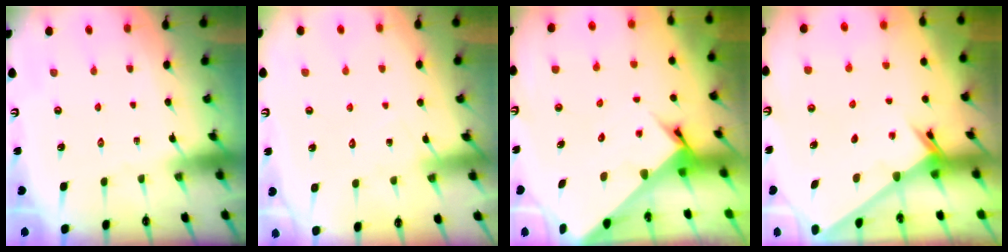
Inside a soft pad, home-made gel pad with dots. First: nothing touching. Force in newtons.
{"total": 5.8, "press": 5.8, "slide": 0.4}
{"total": 4.2, "press": 4.2, "slide": 0.3}
{"total": 2.6, "press": 2.6, "slide": 0.2}